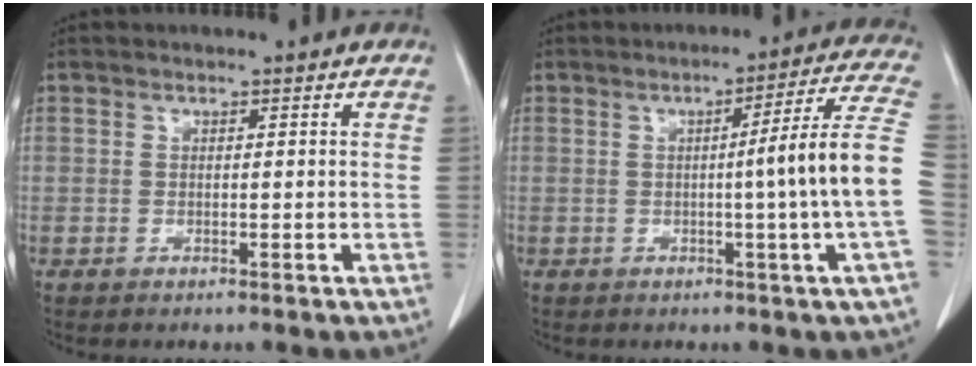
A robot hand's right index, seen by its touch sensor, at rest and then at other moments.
{"total": 11.8, "force": [-1.2, -2.7, 11.4], "torque": [-0.145, 0.000, -0.019]}